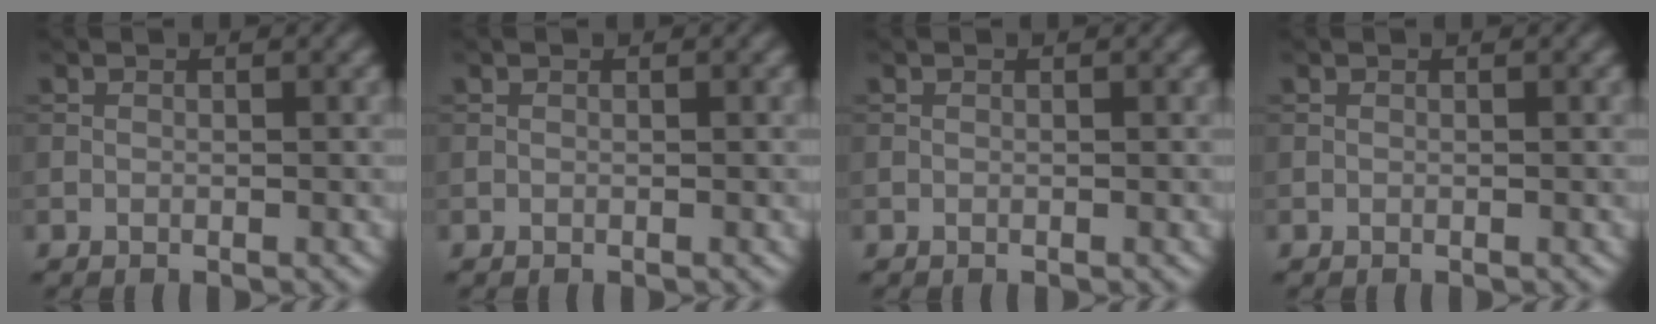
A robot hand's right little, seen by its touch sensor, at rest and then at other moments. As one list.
[{"total": 0.0}, {"total": 0.0}, {"total": 0.0}]